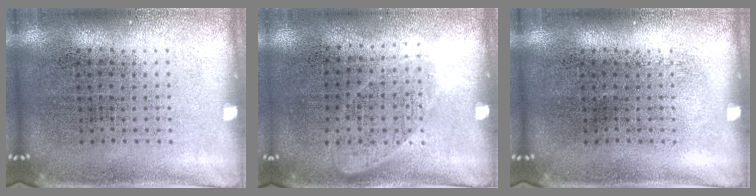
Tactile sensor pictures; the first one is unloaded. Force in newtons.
{"total": 1.2, "press": 1.0, "slide": 0.6}
{"total": 0.0}